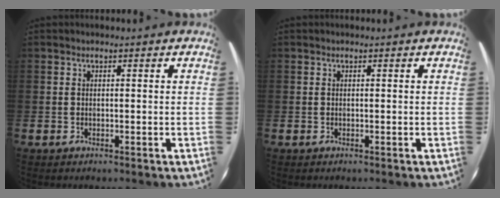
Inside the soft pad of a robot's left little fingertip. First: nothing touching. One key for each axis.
{"total": 0.0}